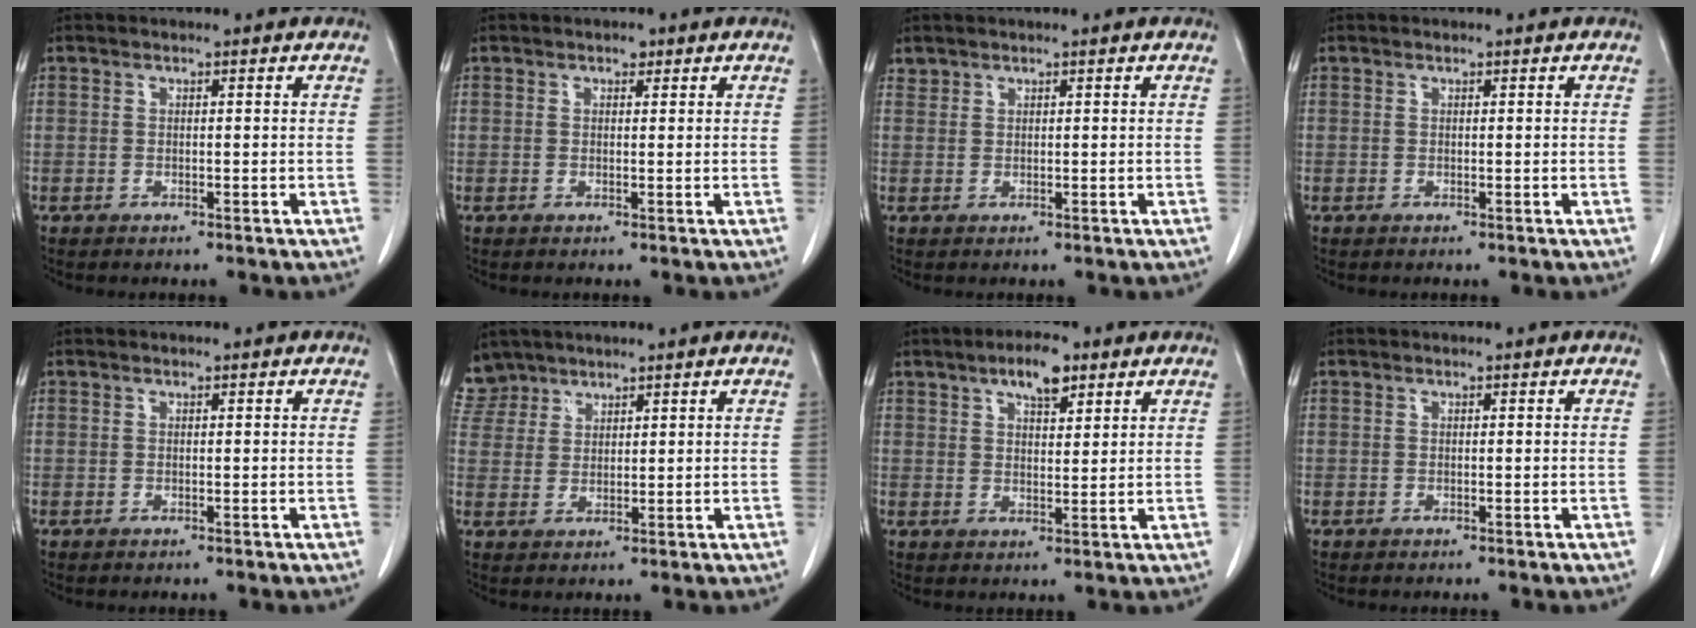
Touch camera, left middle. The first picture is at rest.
{"total": 0.9, "force": [0.6, 0.6, 0.4], "torque": [-0.007, 0.000, 0.007]}
{"total": 0.8, "force": [0.8, 0.3, -0.1], "torque": [0.003, 0.003, 0.016]}
{"total": 0.0}
{"total": 0.0}
{"total": 5.1, "force": [4.3, 2.6, -0.5], "torque": [0.013, 0.007, 0.090]}
{"total": 5.8, "force": [3.6, 2.0, 4.1], "torque": [-0.069, 0.006, 0.057]}
{"total": 0.0}